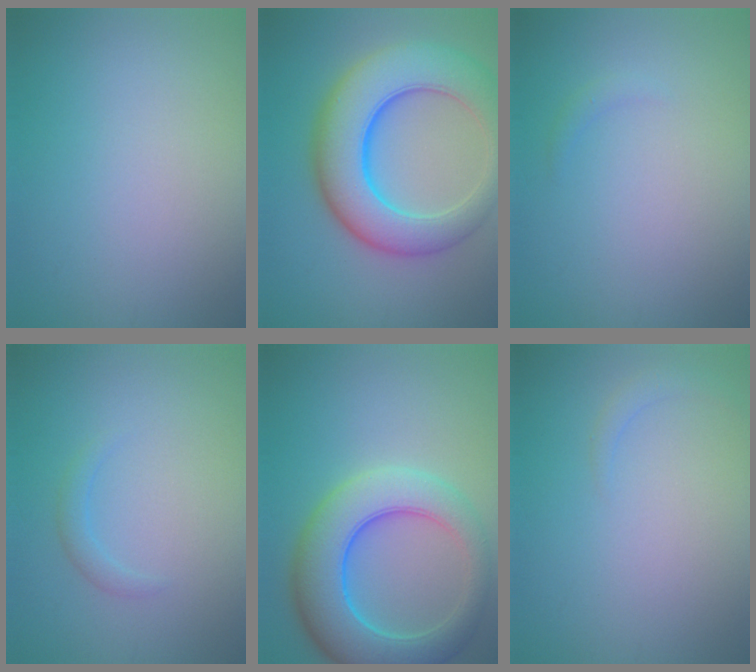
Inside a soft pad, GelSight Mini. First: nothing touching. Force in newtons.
{"total": 10.1, "press": 10.1, "slide": 0.4}
{"total": 0.7, "press": 0.7, "slide": 0.1}
{"total": 1.2, "press": 1.2, "slide": 0.1}
{"total": 8.4, "press": 8.4, "slide": 0.2}
{"total": 1.0, "press": 1.0, "slide": 0.2}